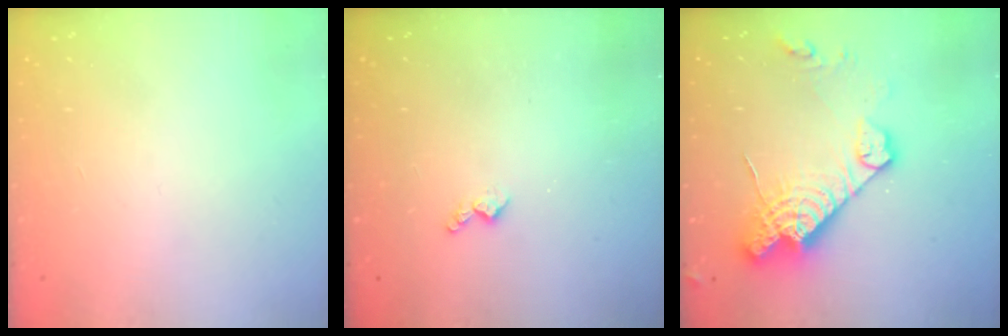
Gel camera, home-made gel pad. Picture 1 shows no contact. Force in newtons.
{"total": 4.5, "press": 4.4, "slide": 0.7}
{"total": 17.7, "press": 17.6, "slide": 1.7}